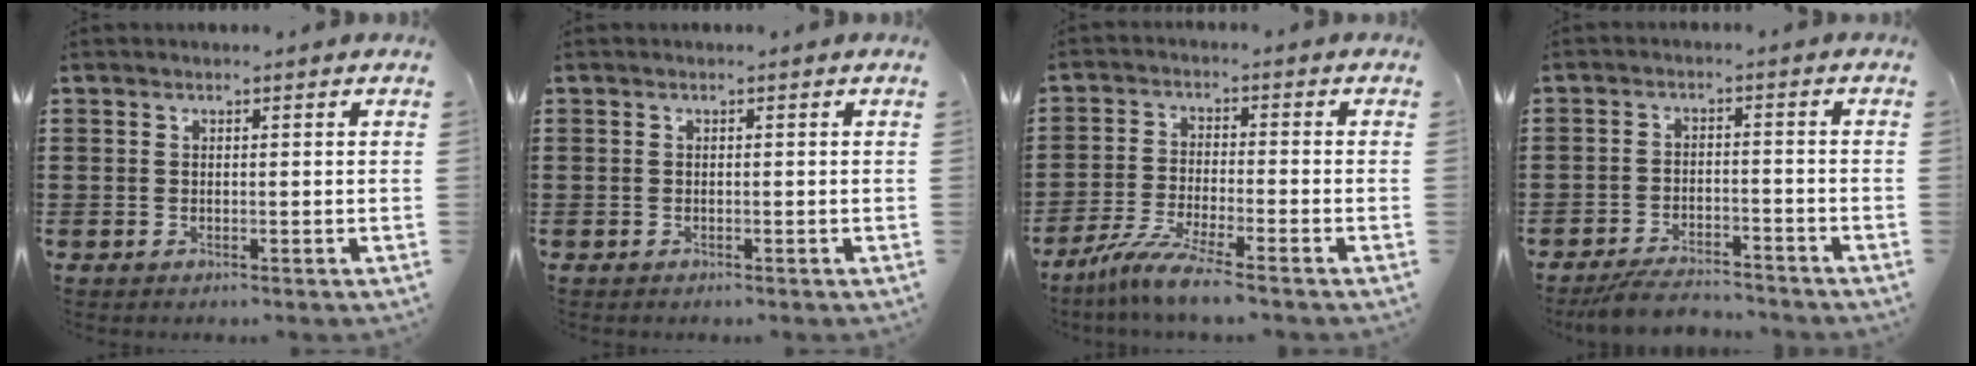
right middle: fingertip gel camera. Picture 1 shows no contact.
{"total": 0.0}
{"total": 6.6, "force": [-5.7, -0.3, 3.4], "torque": [-0.087, -0.025, -0.112]}
{"total": 4.6, "force": [-4.4, 0.5, 1.1], "torque": [-0.026, 0.000, -0.087]}